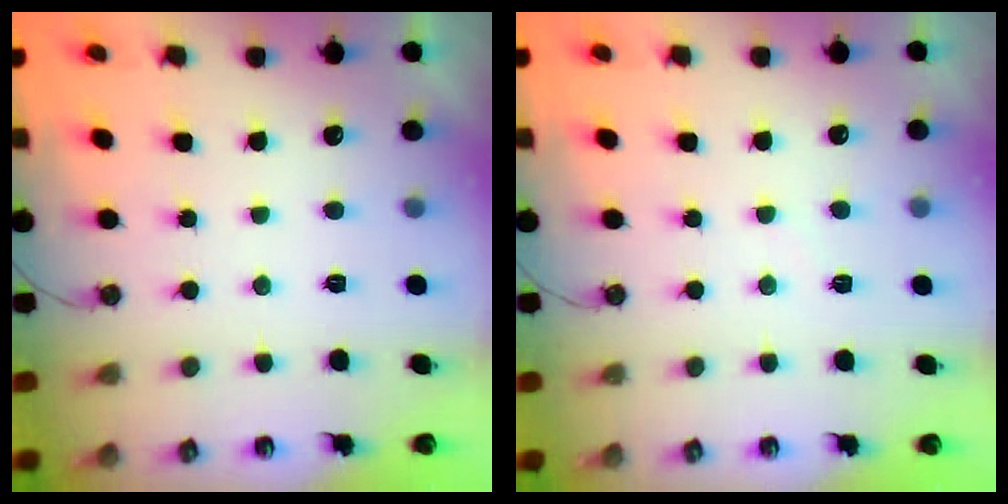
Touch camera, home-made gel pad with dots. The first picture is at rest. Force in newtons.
{"total": 2.9, "press": 2.9, "slide": 0.4}